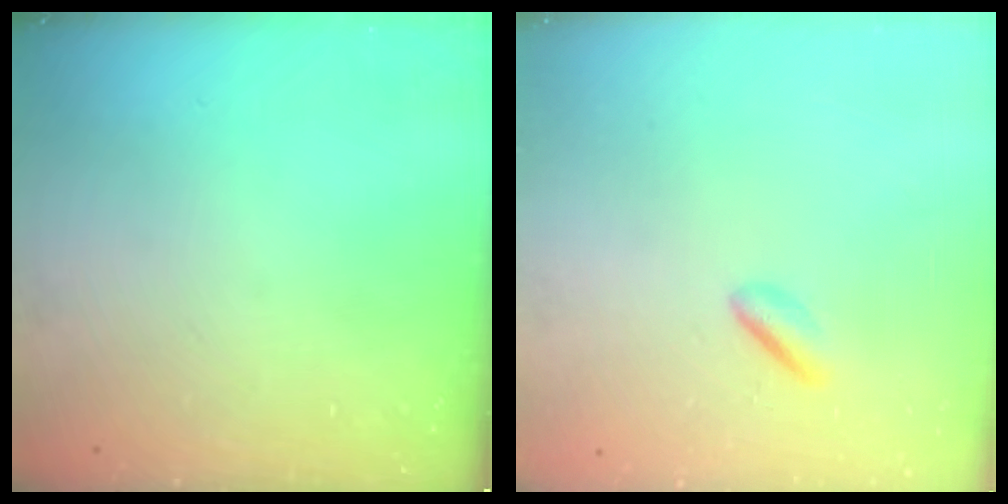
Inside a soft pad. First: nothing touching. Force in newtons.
{"total": 2.0, "press": 1.9, "slide": 0.7}